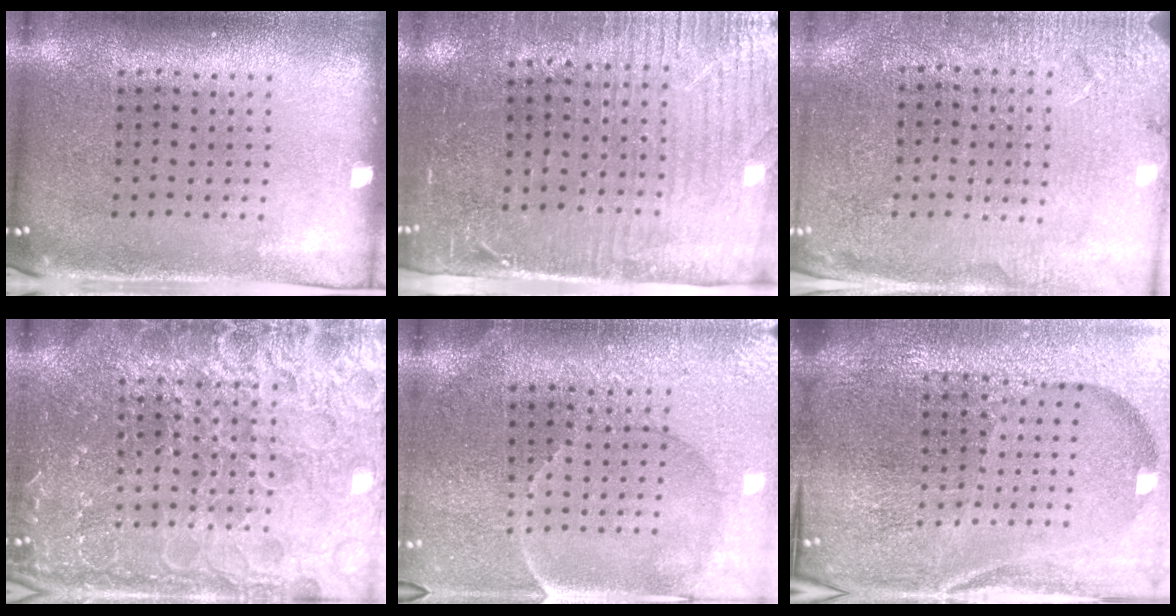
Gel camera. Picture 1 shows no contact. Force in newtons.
{"total": 3.6, "press": 3.1, "slide": 1.7}
{"total": 2.8, "press": 2.8, "slide": 0.1}
{"total": 6.5, "press": 6.5, "slide": 0.7}
{"total": 3.7, "press": 3.5, "slide": 1.2}
{"total": 5.6, "press": 5.0, "slide": 2.4}